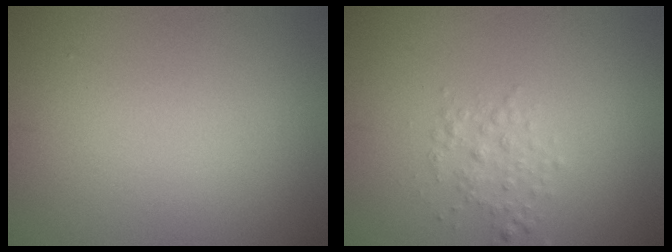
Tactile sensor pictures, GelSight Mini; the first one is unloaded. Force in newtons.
{"total": 1.7, "press": 1.7, "slide": 0.1}